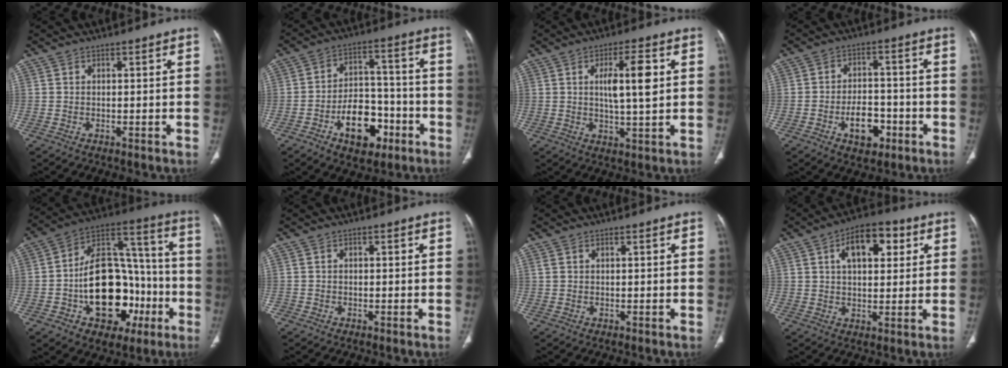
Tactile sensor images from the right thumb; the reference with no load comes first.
{"total": 12.8, "force": [-5.9, 8.0, 8.1], "torque": [-0.093, 0.046, -0.089]}
{"total": 8.4, "force": [1.7, 2.1, 7.9], "torque": [-0.131, -0.005, 0.031]}
{"total": 8.0, "force": [-3.4, 4.8, 5.3], "torque": [-0.062, 0.025, -0.052]}
{"total": 24.8, "force": [-6.2, 15.9, 18.0], "torque": [-0.247, 0.054, -0.083]}
{"total": 0.6, "force": [-0.1, 0.5, 0.2], "torque": [0.005, 0.003, -0.003]}
{"total": 1.1, "force": [0.6, 0.6, 0.8], "torque": [-0.021, 0.009, 0.017]}
{"total": 11.8, "force": [4.2, 6.2, 9.0], "torque": [-0.112, 0.006, 0.062]}